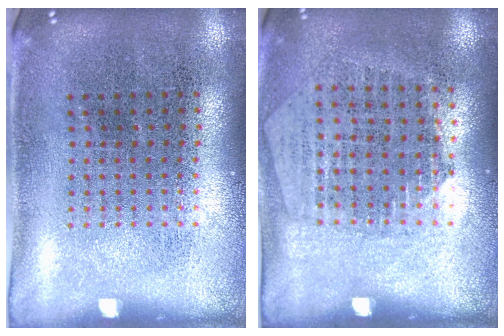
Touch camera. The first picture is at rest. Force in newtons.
{"total": 1.3, "press": 1.1, "slide": 0.5}